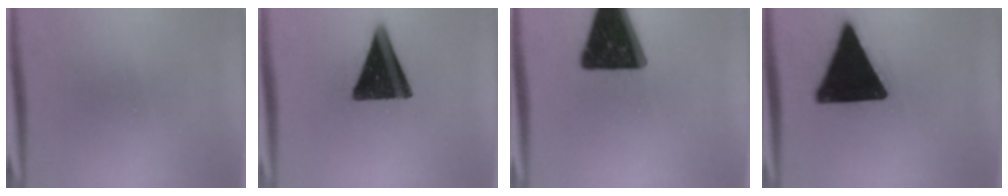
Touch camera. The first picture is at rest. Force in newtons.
{"total": 15.9}
{"total": 18.0}
{"total": 19.8}